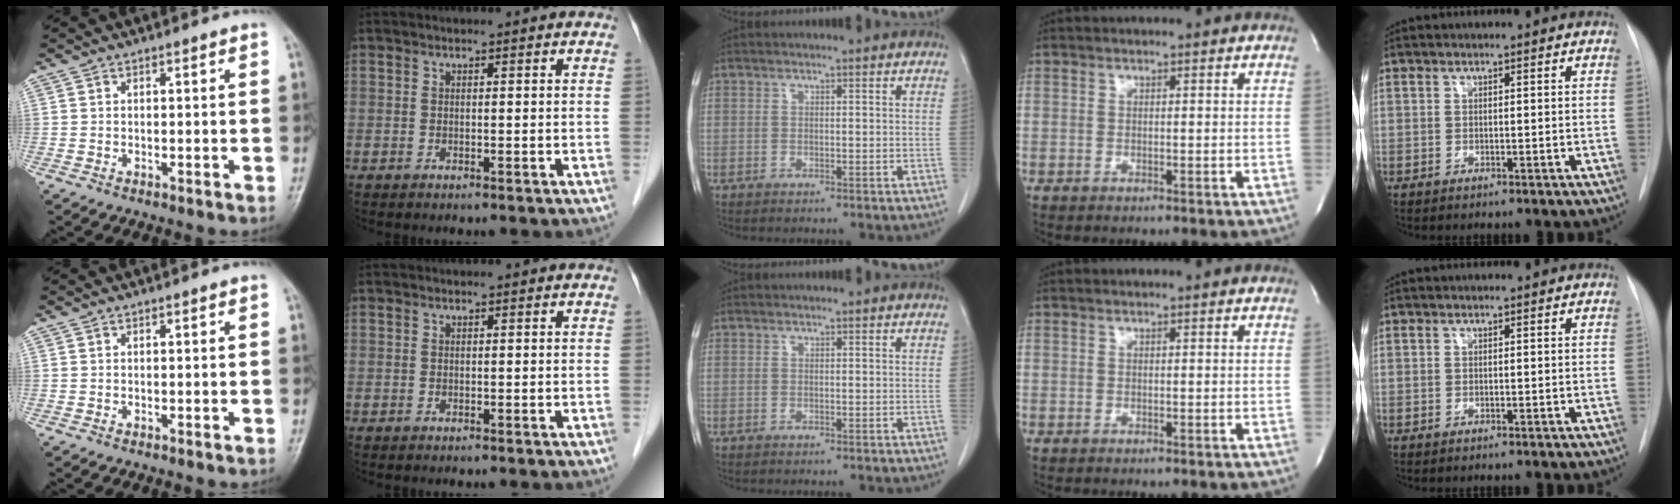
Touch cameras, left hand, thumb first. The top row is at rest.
{}